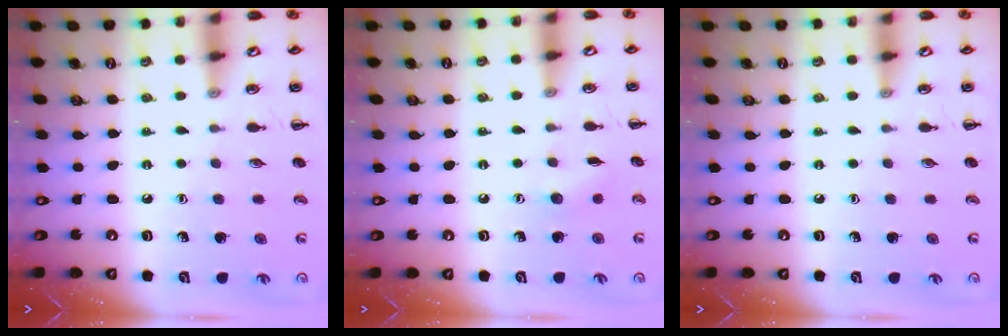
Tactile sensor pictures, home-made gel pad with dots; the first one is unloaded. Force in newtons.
{"total": 5.0, "press": 4.8, "slide": 1.2}
{"total": 0.0}